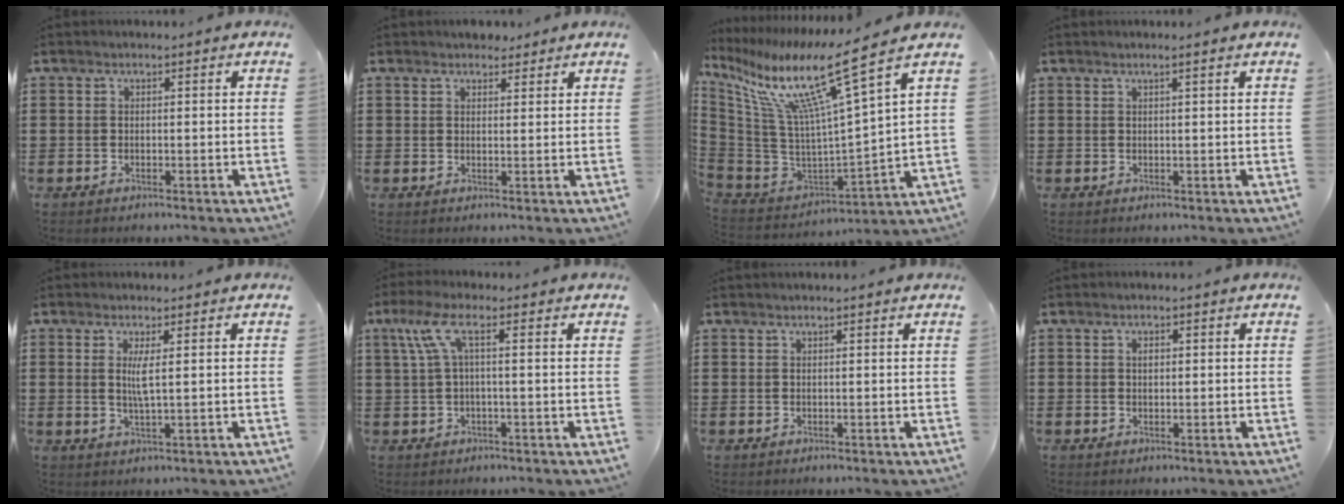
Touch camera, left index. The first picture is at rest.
{"total": 2.4, "force": [2.0, 1.1, 0.4], "torque": [-0.005, 0.006, 0.038]}
{"total": 13.9, "force": [8.5, 0.8, 11.0], "torque": [-0.244, -0.065, 0.123]}
{"total": 0.8, "force": [0.5, -0.2, 0.6], "torque": [-0.010, -0.003, 0.010]}
{"total": 3.1, "force": [0.9, 0.1, 3.0], "torque": [-0.064, -0.003, 0.013]}
{"total": 5.3, "force": [1.2, 0.8, 5.1], "torque": [-0.117, -0.003, 0.014]}
{"total": 0.7, "force": [0.6, 0.0, 0.3], "torque": [-0.007, -0.001, 0.012]}
{"total": 1.2, "force": [0.4, 0.6, 0.9], "torque": [-0.019, 0.005, 0.007]}